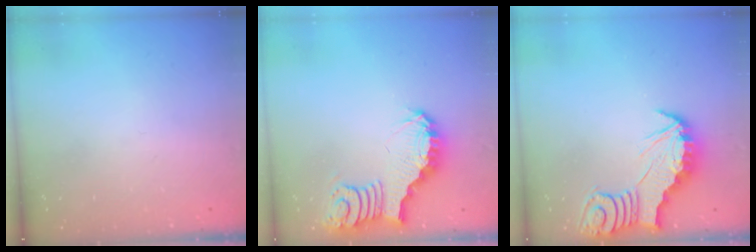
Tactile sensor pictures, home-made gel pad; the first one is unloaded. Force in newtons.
{"total": 3.7, "press": 3.6, "slide": 0.6}
{"total": 2.8, "press": 2.8, "slide": 0.3}